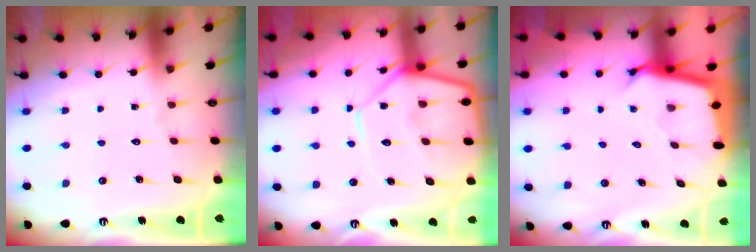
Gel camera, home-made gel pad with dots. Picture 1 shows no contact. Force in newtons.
{"total": 12.6, "press": 12.5, "slide": 1.1}
{"total": 2.9, "press": 2.9, "slide": 0.1}